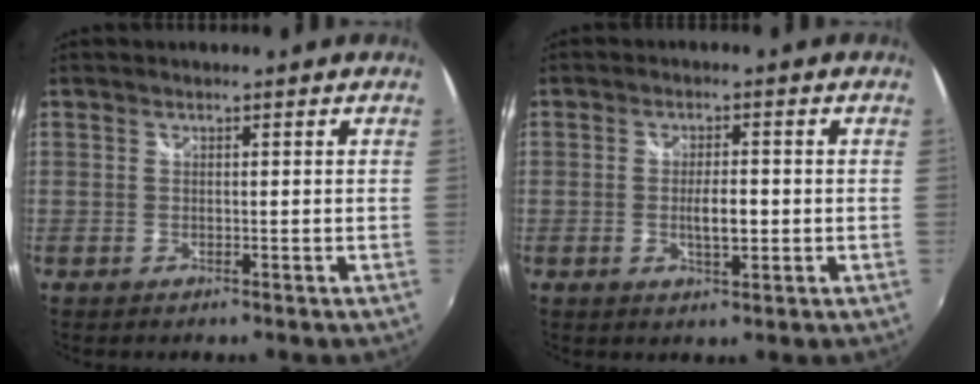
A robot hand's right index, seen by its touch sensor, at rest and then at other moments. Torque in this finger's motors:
{"motor_torque": [0.76, -0.15, 0.32, 0.08]}